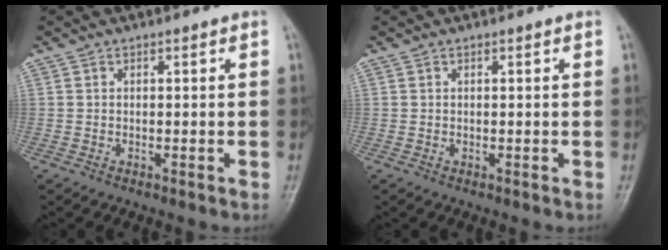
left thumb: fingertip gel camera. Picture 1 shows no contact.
{"total": 0.0}